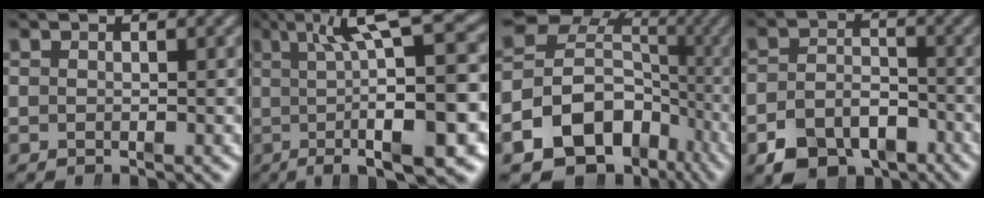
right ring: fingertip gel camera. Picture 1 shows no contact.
{"total": 9.6, "force": [0.4, 1.7, 9.4], "torque": [-0.122, 0.011, 0.009]}
{"total": 19.8, "force": [-5.1, 16.2, 10.2], "torque": [-0.191, -0.064, -0.074]}
{"total": 7.6, "force": [-5.2, 4.8, 2.8], "torque": [-0.032, -0.026, -0.084]}